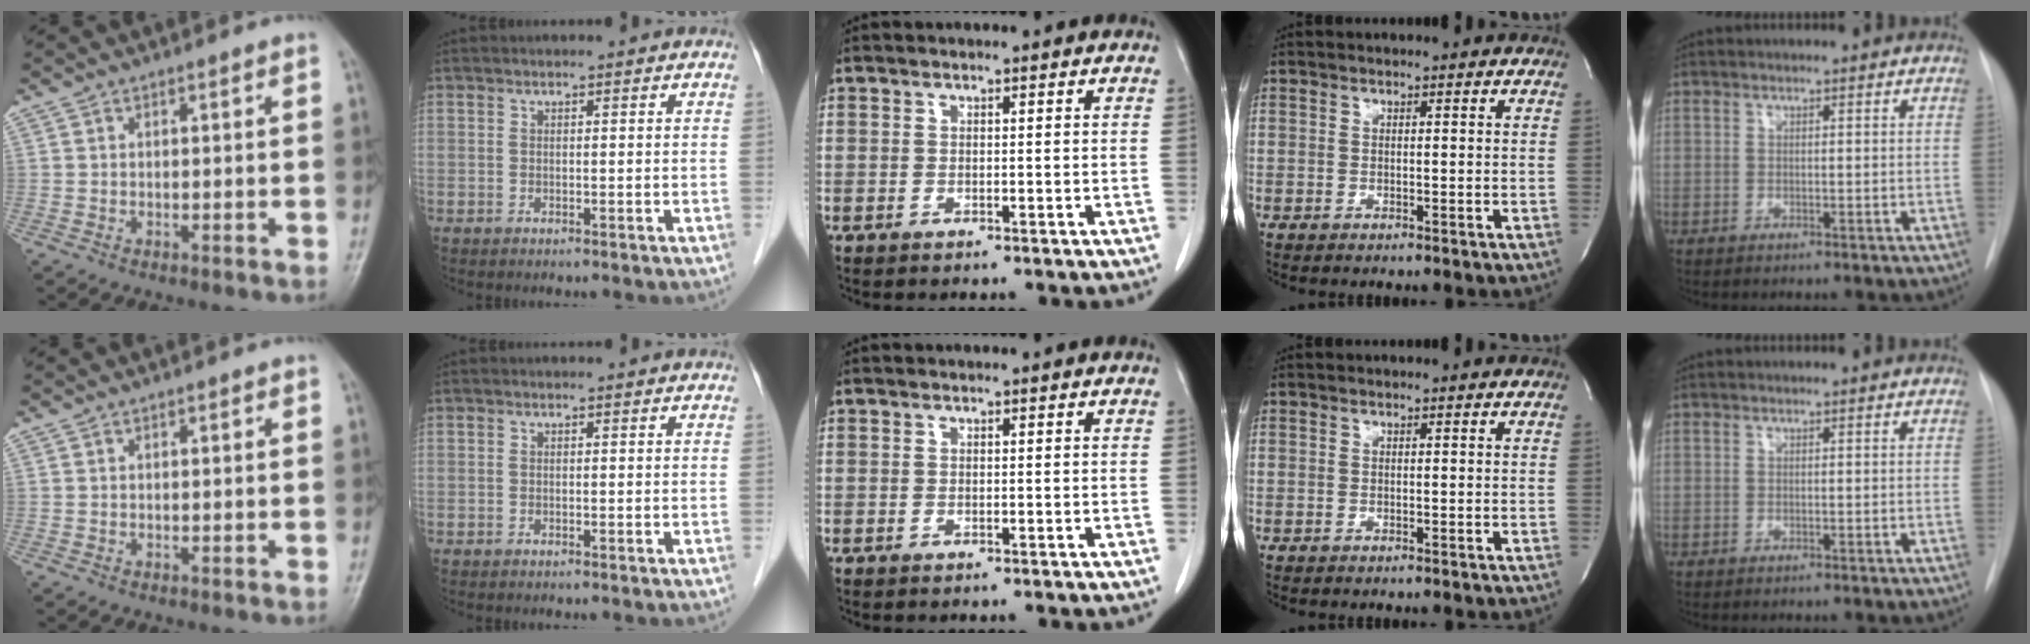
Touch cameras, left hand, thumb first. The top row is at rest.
{}